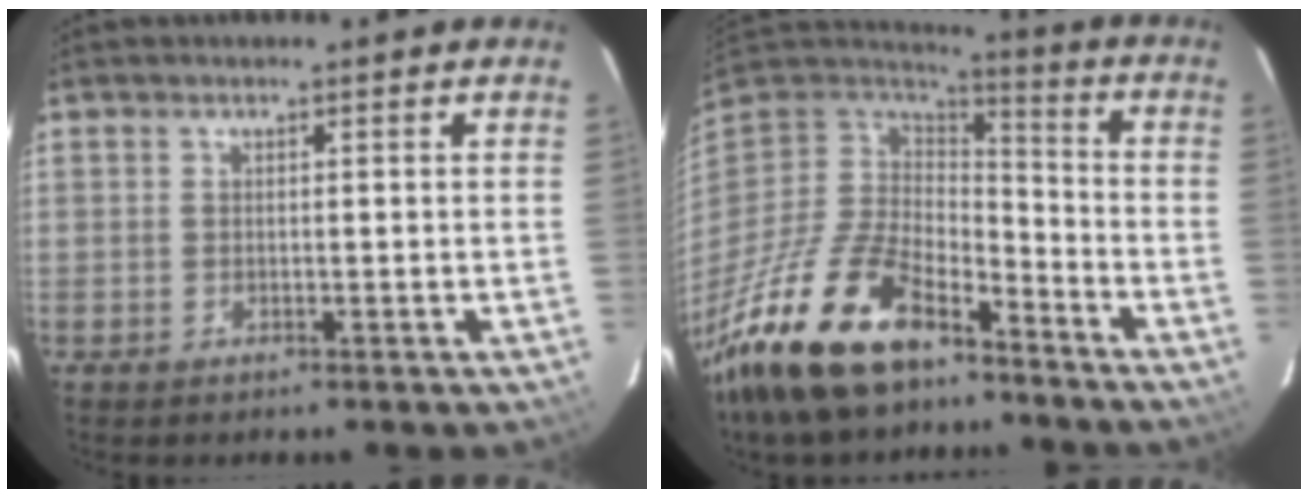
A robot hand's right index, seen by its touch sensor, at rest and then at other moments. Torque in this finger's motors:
{"motor_torque": [1.32, -0.82, 0.87, 0.16]}